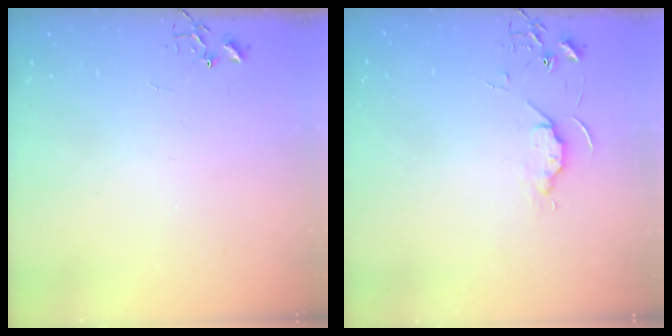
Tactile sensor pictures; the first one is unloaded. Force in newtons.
{"total": 5.7, "press": 5.6, "slide": 0.8}